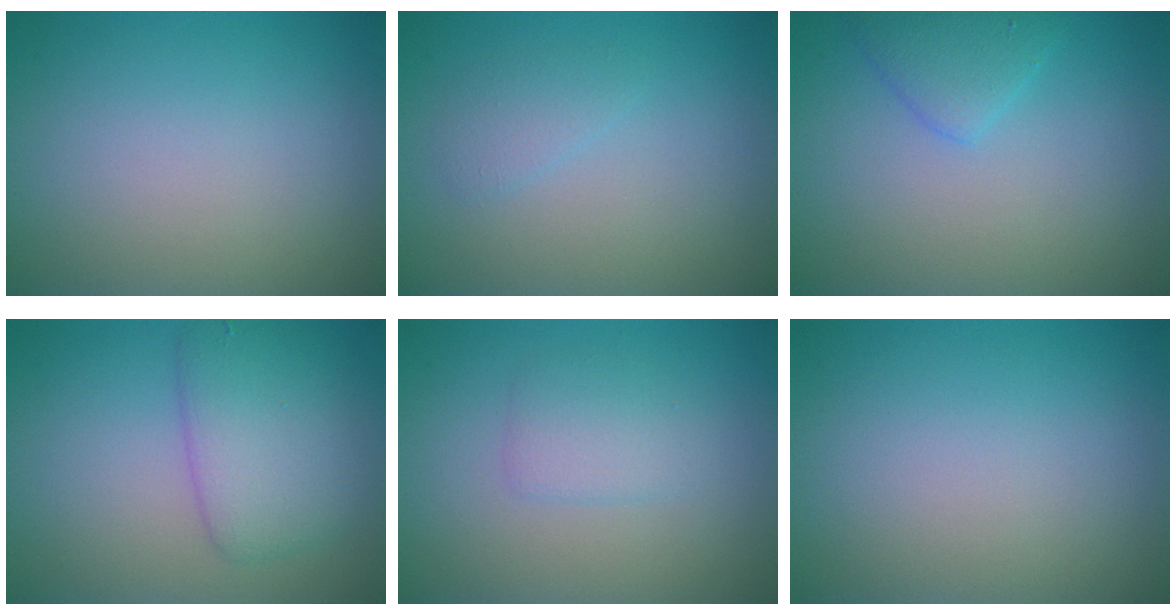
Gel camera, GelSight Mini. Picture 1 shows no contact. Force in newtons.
{"total": 1.2, "press": 1.2, "slide": 0.1}
{"total": 2.2, "press": 2.2, "slide": 0.2}
{"total": 4.6, "press": 4.6, "slide": 0.1}
{"total": 1.9, "press": 1.9, "slide": 0.1}
{"total": 0.0}